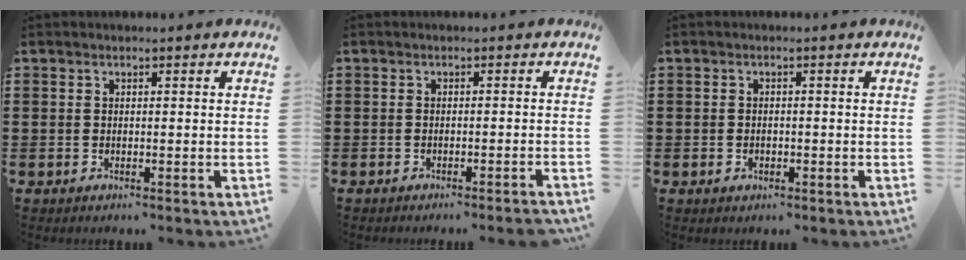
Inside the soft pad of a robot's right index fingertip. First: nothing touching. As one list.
[{"total": 1.0, "force": [-0.8, -0.2, 0.4], "torque": [-0.006, 0.000, -0.016]}, {"total": 0.7, "force": [-0.4, 0.5, 0.3], "torque": [-0.009, -0.003, -0.008]}]